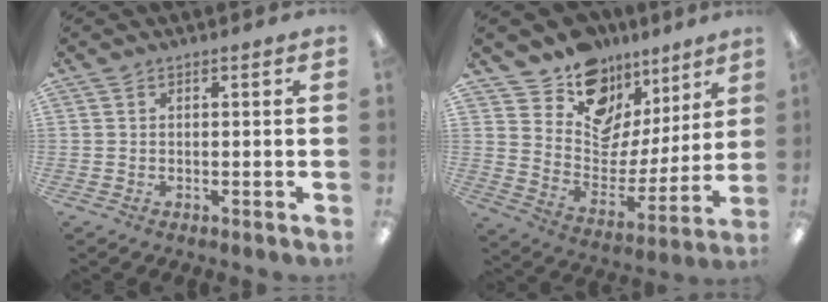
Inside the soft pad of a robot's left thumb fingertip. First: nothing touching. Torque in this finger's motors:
{"motor_torque": [0.16, 0.33, 1.26, -1.51, 0.05]}